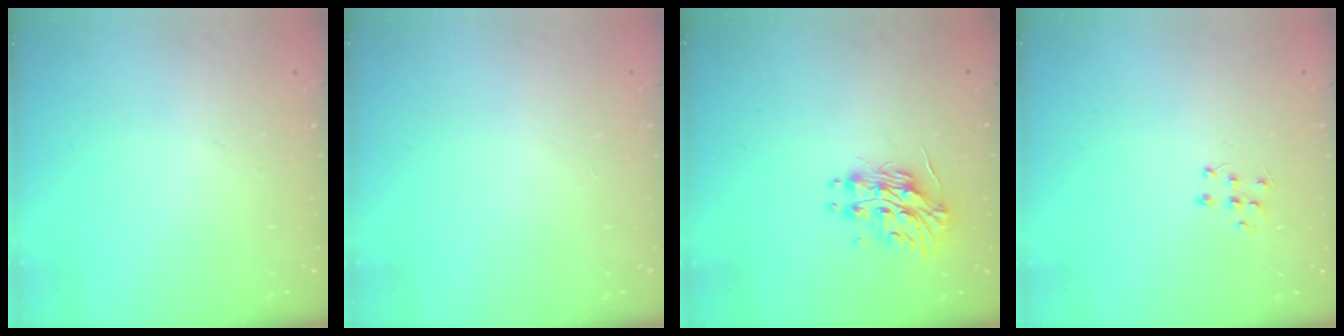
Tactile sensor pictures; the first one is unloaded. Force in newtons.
{"total": 0.0}
{"total": 13.2, "press": 13.2, "slide": 0.8}
{"total": 6.2, "press": 6.2, "slide": 0.4}